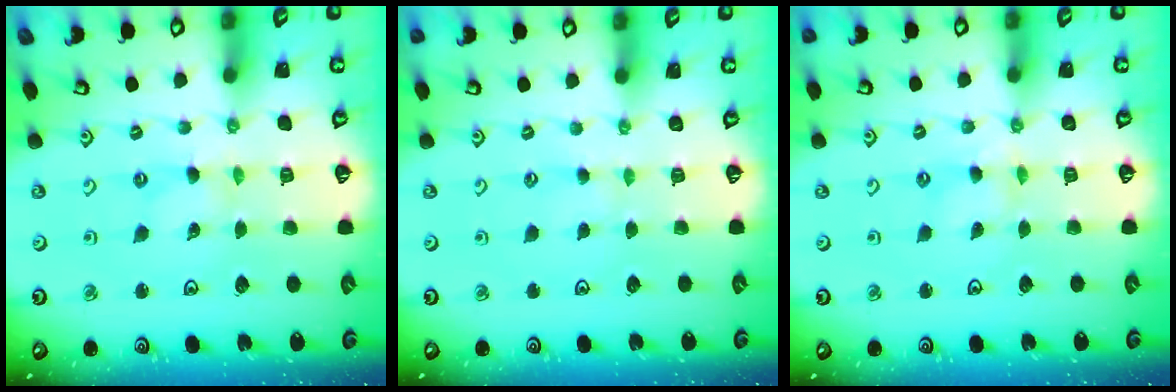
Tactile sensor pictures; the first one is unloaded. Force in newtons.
{"total": 0.6, "press": 0.6, "slide": 0.2}
{"total": 0.9, "press": 0.8, "slide": 0.2}